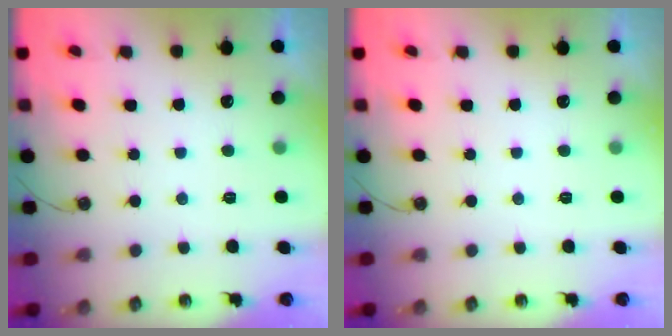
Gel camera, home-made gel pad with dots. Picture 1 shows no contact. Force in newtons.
{"total": 0.0}